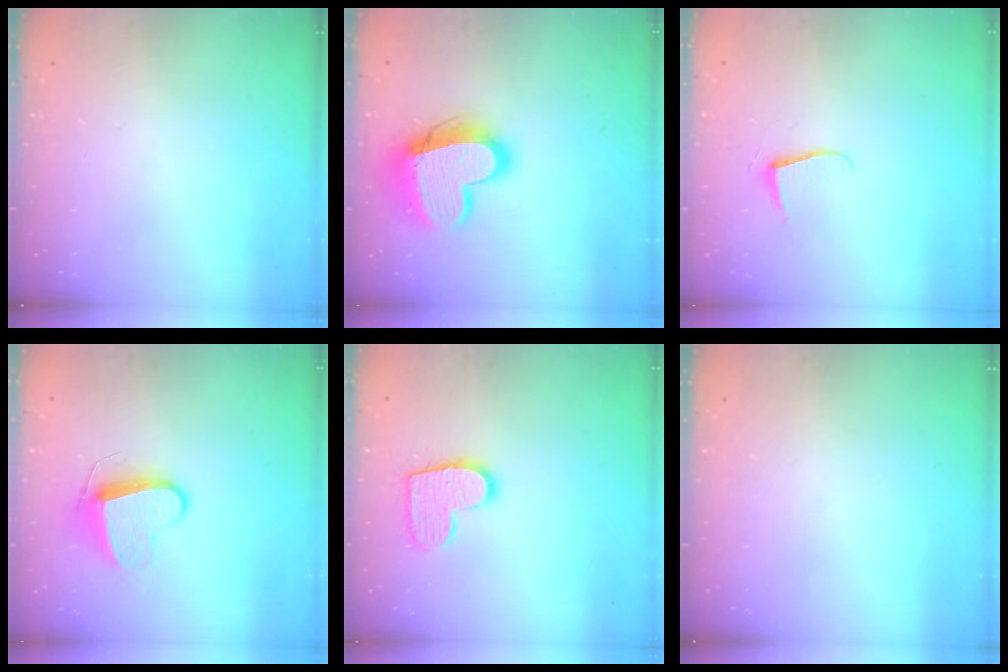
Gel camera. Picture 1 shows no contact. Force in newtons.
{"total": 16.9, "press": 16.8, "slide": 1.5}
{"total": 5.5, "press": 5.5, "slide": 0.6}
{"total": 9.9, "press": 9.9, "slide": 0.8}
{"total": 10.8, "press": 10.8, "slide": 0.5}
{"total": 0.0}